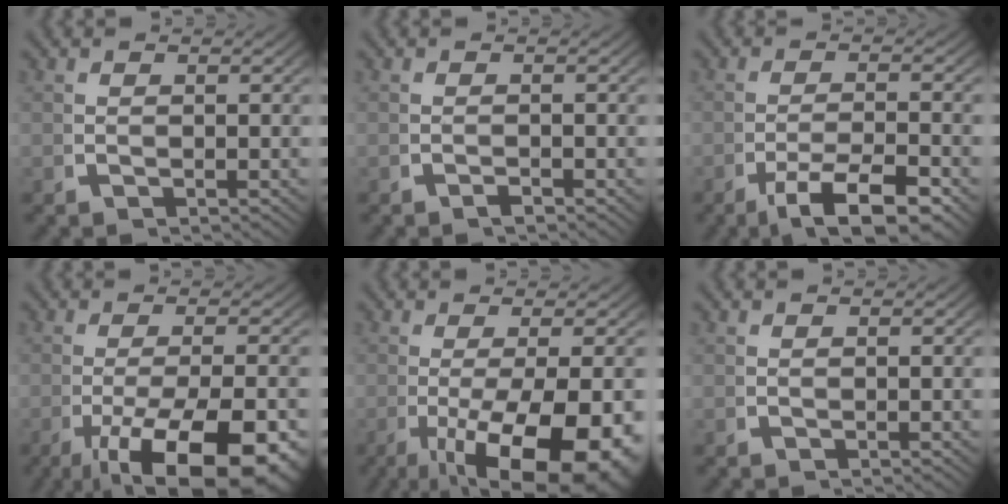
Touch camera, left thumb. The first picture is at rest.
{"total": 0.7, "force": [-0.6, 0.1, 0.2], "torque": [-0.005, -0.001, -0.012]}
{"total": 5.5, "force": [-2.7, 2.2, 4.2], "torque": [-0.076, -0.009, -0.038]}
{"total": 11.1, "force": [-4.4, 5.2, 8.7], "torque": [-0.155, -0.042, -0.042]}
{"total": 12.5, "force": [-4.3, 6.1, 10.0], "torque": [-0.181, -0.050, -0.033]}
{"total": 0.0}